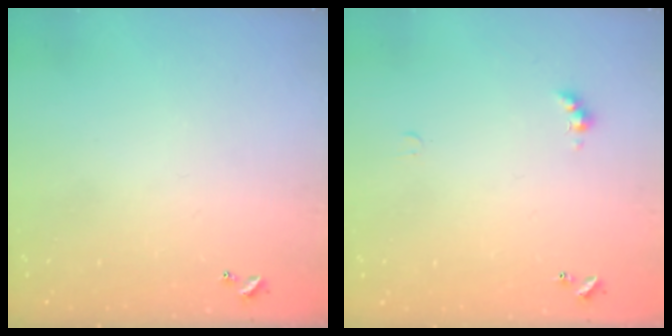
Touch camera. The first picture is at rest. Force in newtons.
{"total": 2.0, "press": 2.0, "slide": 0.5}